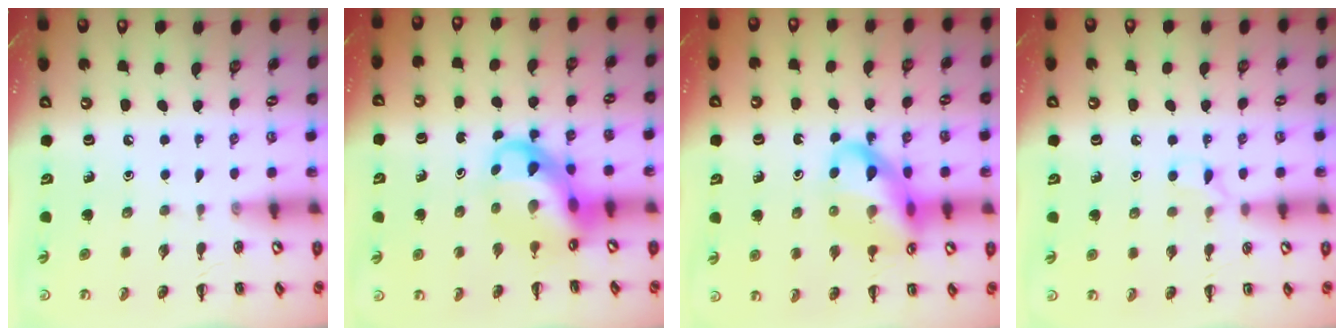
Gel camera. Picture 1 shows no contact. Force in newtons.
{"total": 9.1, "press": 8.8, "slide": 2.4}
{"total": 17.2, "press": 16.9, "slide": 3.1}
{"total": 5.0, "press": 4.7, "slide": 1.4}